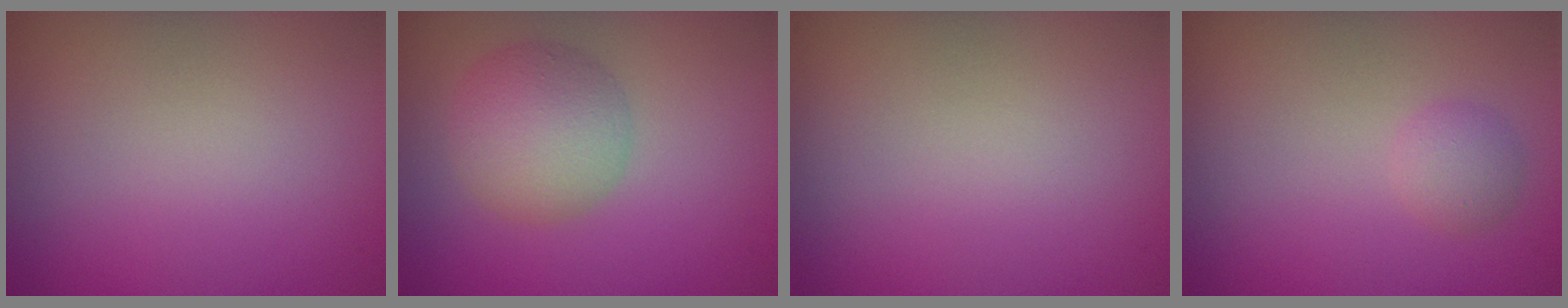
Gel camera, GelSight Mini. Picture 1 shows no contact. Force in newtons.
{"total": 5.0, "press": 5.0, "slide": 0.3}
{"total": 0.0}
{"total": 1.4, "press": 1.4, "slide": 0.0}